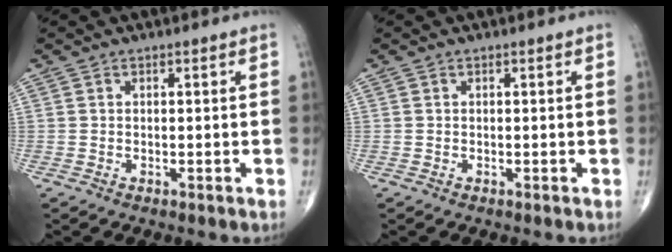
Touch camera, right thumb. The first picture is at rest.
{"total": 0.0}